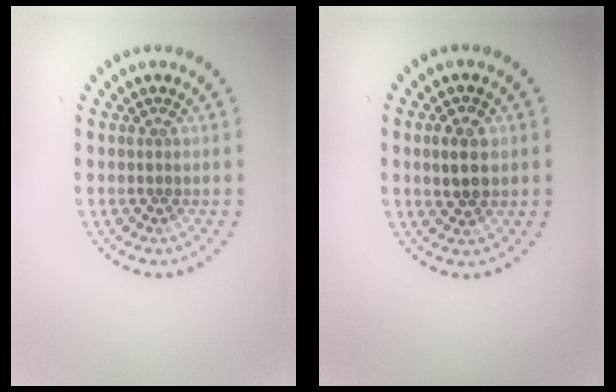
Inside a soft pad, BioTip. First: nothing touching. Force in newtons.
{"total": 2.8, "press": 2.8, "slide": 0.3}